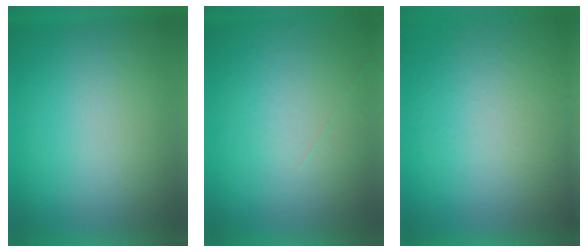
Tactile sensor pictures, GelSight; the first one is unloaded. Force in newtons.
{"total": 1.1}
{"total": 7.1}